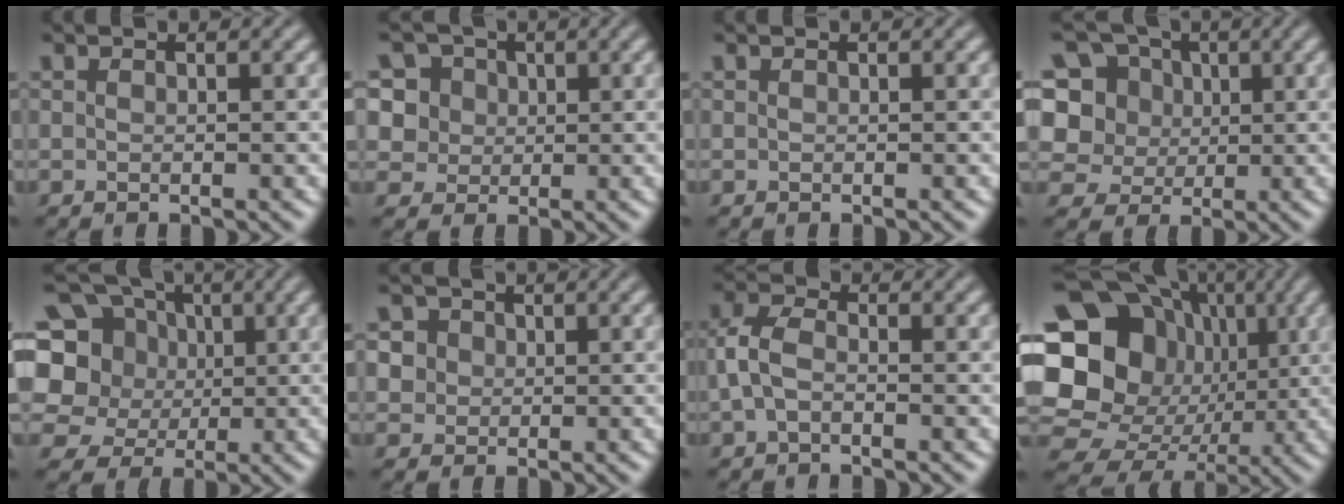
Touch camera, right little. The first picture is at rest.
{"total": 8.7, "force": [4.0, 6.9, 3.4], "torque": [-0.068, 0.026, 0.046]}
{"total": 0.0}
{"total": 10.1, "force": [3.4, 8.4, 4.5], "torque": [-0.103, 0.028, 0.049]}
{"total": 11.0, "force": [2.5, 9.4, 5.1], "torque": [-0.135, 0.038, 0.015]}
{"total": 4.4, "force": [1.8, 3.7, 1.6], "torque": [-0.028, 0.018, 0.022]}
{"total": 2.8, "force": [-0.4, 1.7, 2.2], "torque": [-0.053, 0.007, -0.016]}
{"total": 21.1, "force": [1.7, 19.1, 8.9], "torque": [-0.200, 0.039, 0.003]}